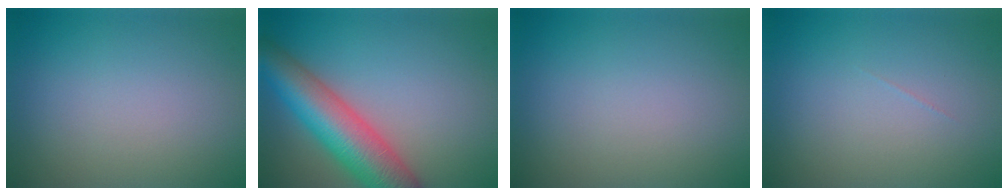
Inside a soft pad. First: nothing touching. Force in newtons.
{"total": 8.8, "press": 8.8, "slide": 0.4}
{"total": 0.0}
{"total": 0.0}